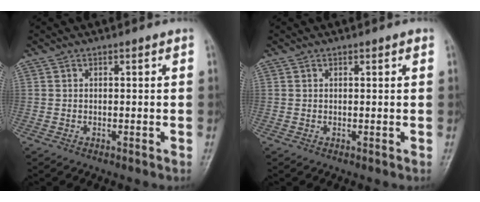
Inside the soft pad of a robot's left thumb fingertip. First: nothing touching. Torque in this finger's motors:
{"motor_torque": [-0.31, -0.23, -0.20, 0.08, 0.01]}